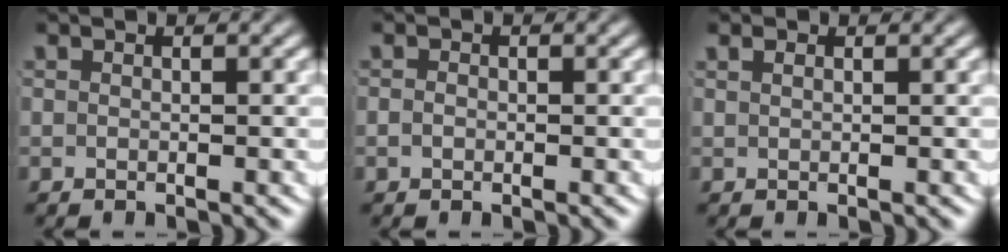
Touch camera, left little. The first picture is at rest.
{"total": 0.6, "force": [-0.4, 0.3, 0.3], "torque": [-0.011, -0.006, -0.003]}
{"total": 0.6, "force": [0.4, 0.1, 0.4], "torque": [-0.005, -0.001, 0.010]}